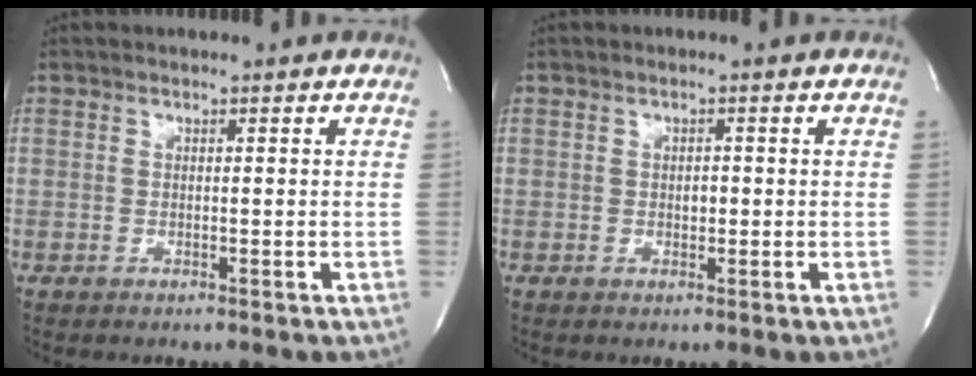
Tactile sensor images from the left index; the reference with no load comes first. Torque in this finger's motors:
{"motor_torque": [0.04, 0.00, 0.00, 0.00]}